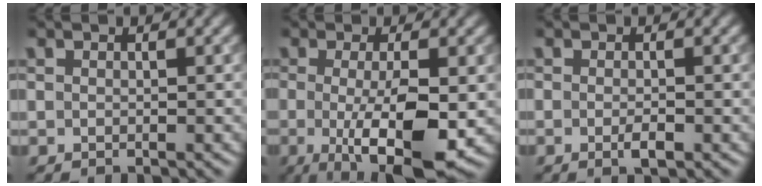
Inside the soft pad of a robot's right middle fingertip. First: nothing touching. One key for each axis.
{"total": 8.6, "fx": -1.6, "fy": 2.2, "fz": 8.2, "tx": -0.133, "ty": -0.018, "tz": -0.020}
{"total": 1.4, "fx": -0.6, "fy": 0.4, "fz": 1.3, "tx": -0.023, "ty": -0.004, "tz": -0.011}